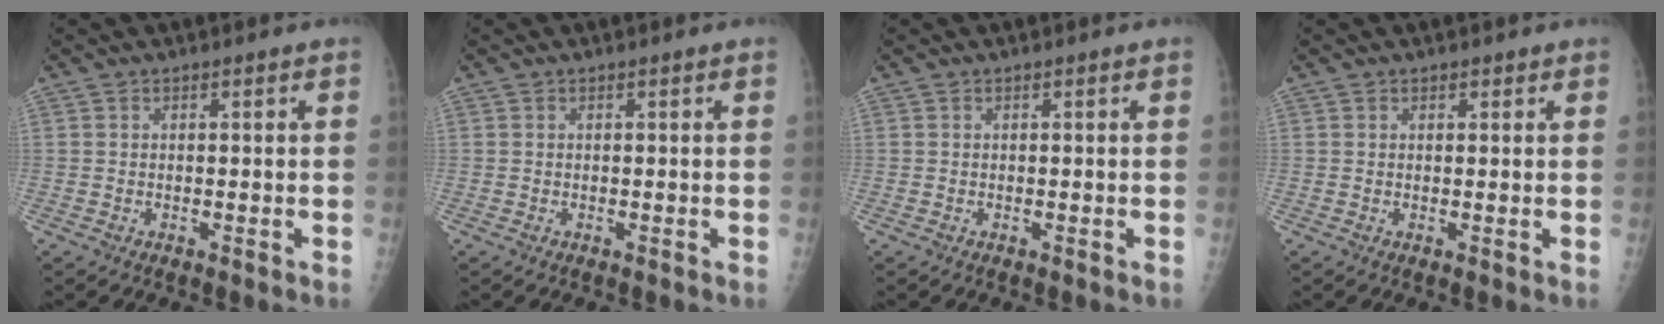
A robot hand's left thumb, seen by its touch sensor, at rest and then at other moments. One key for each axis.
{"total": 0.0}
{"total": 0.0}
{"total": 0.8, "fx": 0.5, "fy": 0.6, "fz": 0.1, "tx": 0.013, "ty": -0.003, "tz": 0.005}